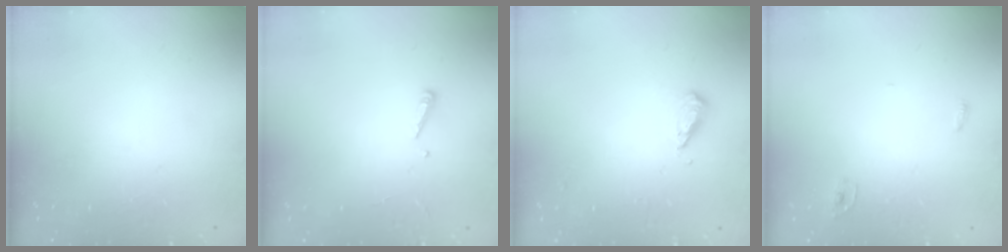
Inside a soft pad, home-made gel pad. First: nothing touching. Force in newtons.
{"total": 2.4, "press": 2.4, "slide": 0.2}
{"total": 5.0, "press": 4.8, "slide": 1.3}
{"total": 2.4, "press": 2.4, "slide": 0.2}